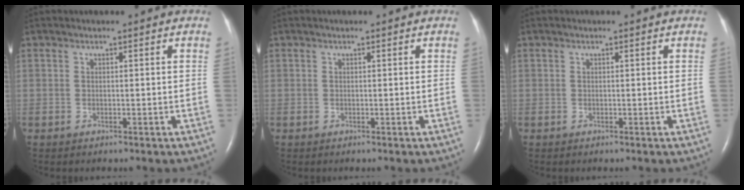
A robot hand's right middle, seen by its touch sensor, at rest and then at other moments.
{"total": 0.0}
{"total": 0.0}